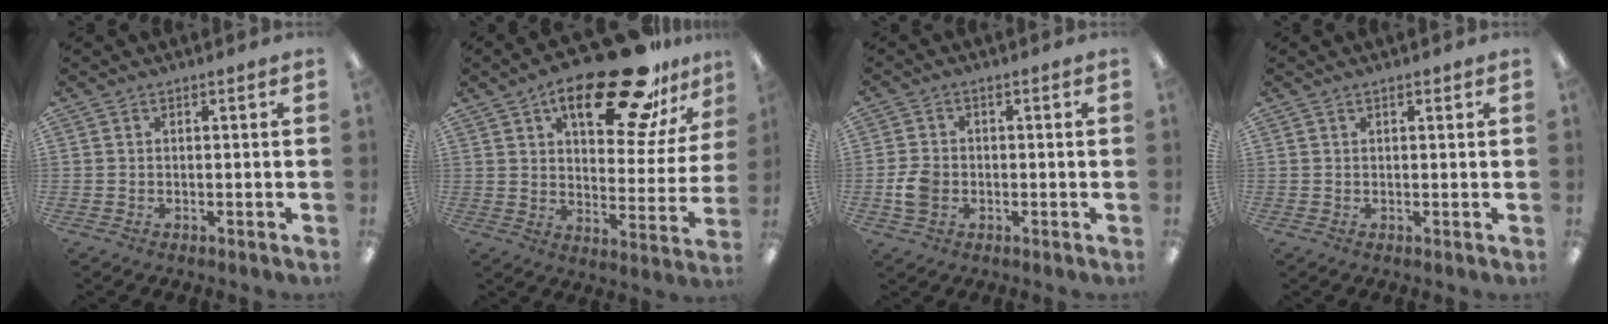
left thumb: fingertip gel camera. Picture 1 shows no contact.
{"total": 23.4, "force": [15.9, 8.7, 14.8], "torque": [-0.208, -0.095, 0.258]}
{"total": 4.9, "force": [-1.2, 3.9, 2.8], "torque": [-0.052, 0.001, -0.024]}
{"total": 1.0, "force": [0.7, 0.4, 0.7], "torque": [-0.014, 0.001, 0.012]}